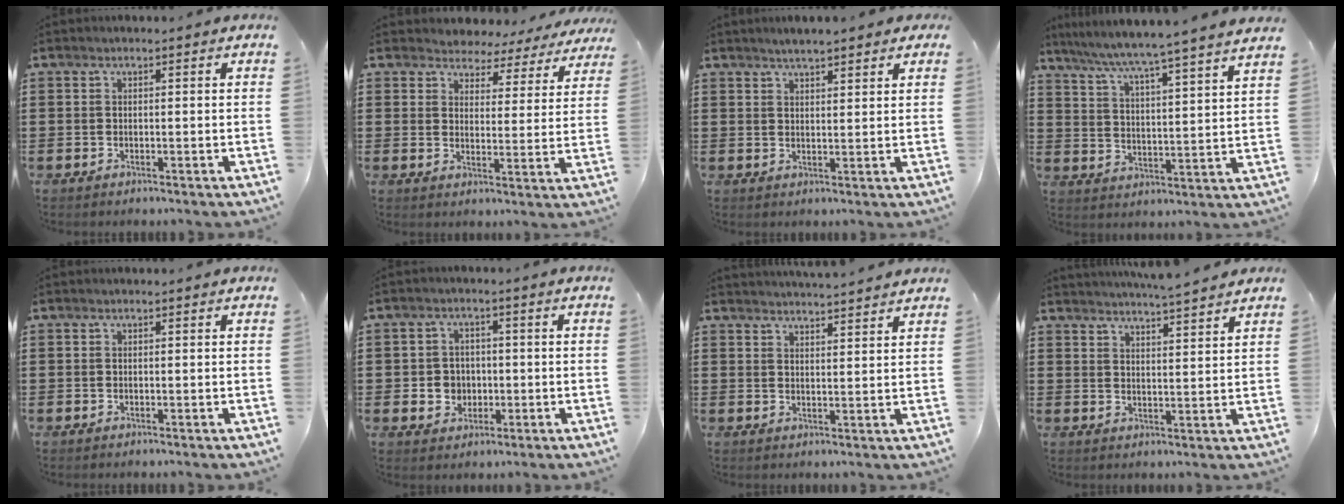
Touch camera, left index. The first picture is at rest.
{"total": 4.1, "force": [3.9, 1.3, -0.1], "torque": [-0.024, -0.023, 0.065]}
{"total": 2.8, "force": [2.5, 0.4, 1.2], "torque": [-0.029, 0.003, 0.045]}
{"total": 5.4, "force": [4.7, -1.5, 2.1], "torque": [-0.063, -0.044, 0.071]}
{"total": 0.0}
{"total": 3.8, "force": [-0.5, 3.5, 1.3], "torque": [-0.039, 0.007, -0.012]}
{"total": 3.1, "force": [3.1, -0.4, -0.1], "torque": [-0.008, -0.015, 0.057]}
{"total": 3.9, "force": [3.8, -0.6, 0.6], "torque": [-0.024, -0.018, 0.068]}